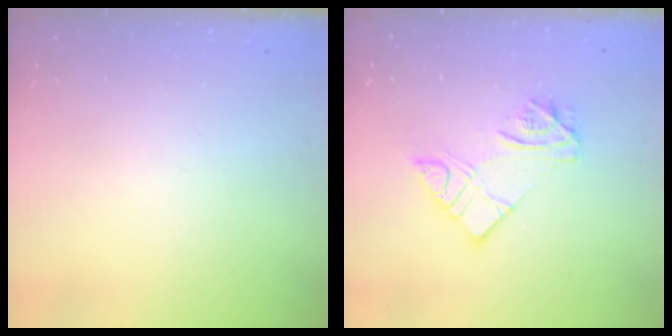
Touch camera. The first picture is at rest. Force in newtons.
{"total": 10.9, "press": 10.8, "slide": 0.9}